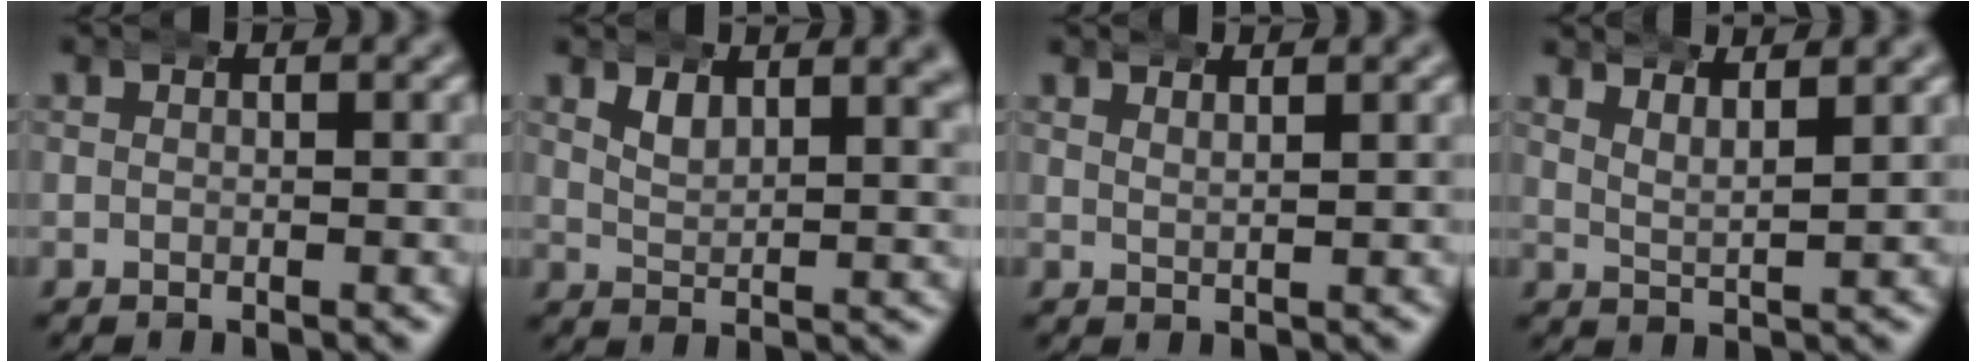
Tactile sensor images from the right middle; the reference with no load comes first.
{"total": 2.5, "force": [2.0, 0.6, 1.4], "torque": [-0.030, -0.013, 0.043]}
{"total": 1.4, "force": [1.3, -0.6, -0.1], "torque": [0.002, -0.006, 0.029]}
{"total": 2.8, "force": [2.6, 0.1, 0.8], "torque": [-0.029, -0.006, 0.051]}